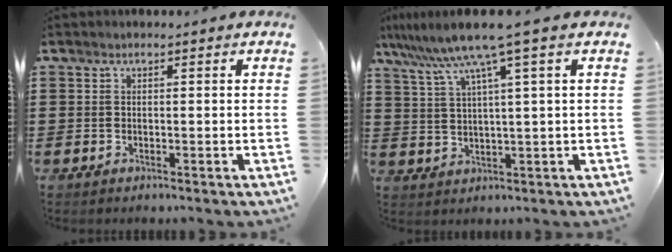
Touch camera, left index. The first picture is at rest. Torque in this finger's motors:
{"motor_torque": [1.22, 0.92, 1.05, 0.21]}